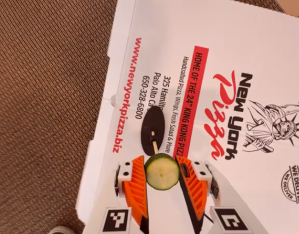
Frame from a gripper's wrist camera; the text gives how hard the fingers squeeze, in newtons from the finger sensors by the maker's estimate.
{"total": 9.4, "left": 9.4, "right": 9.4}